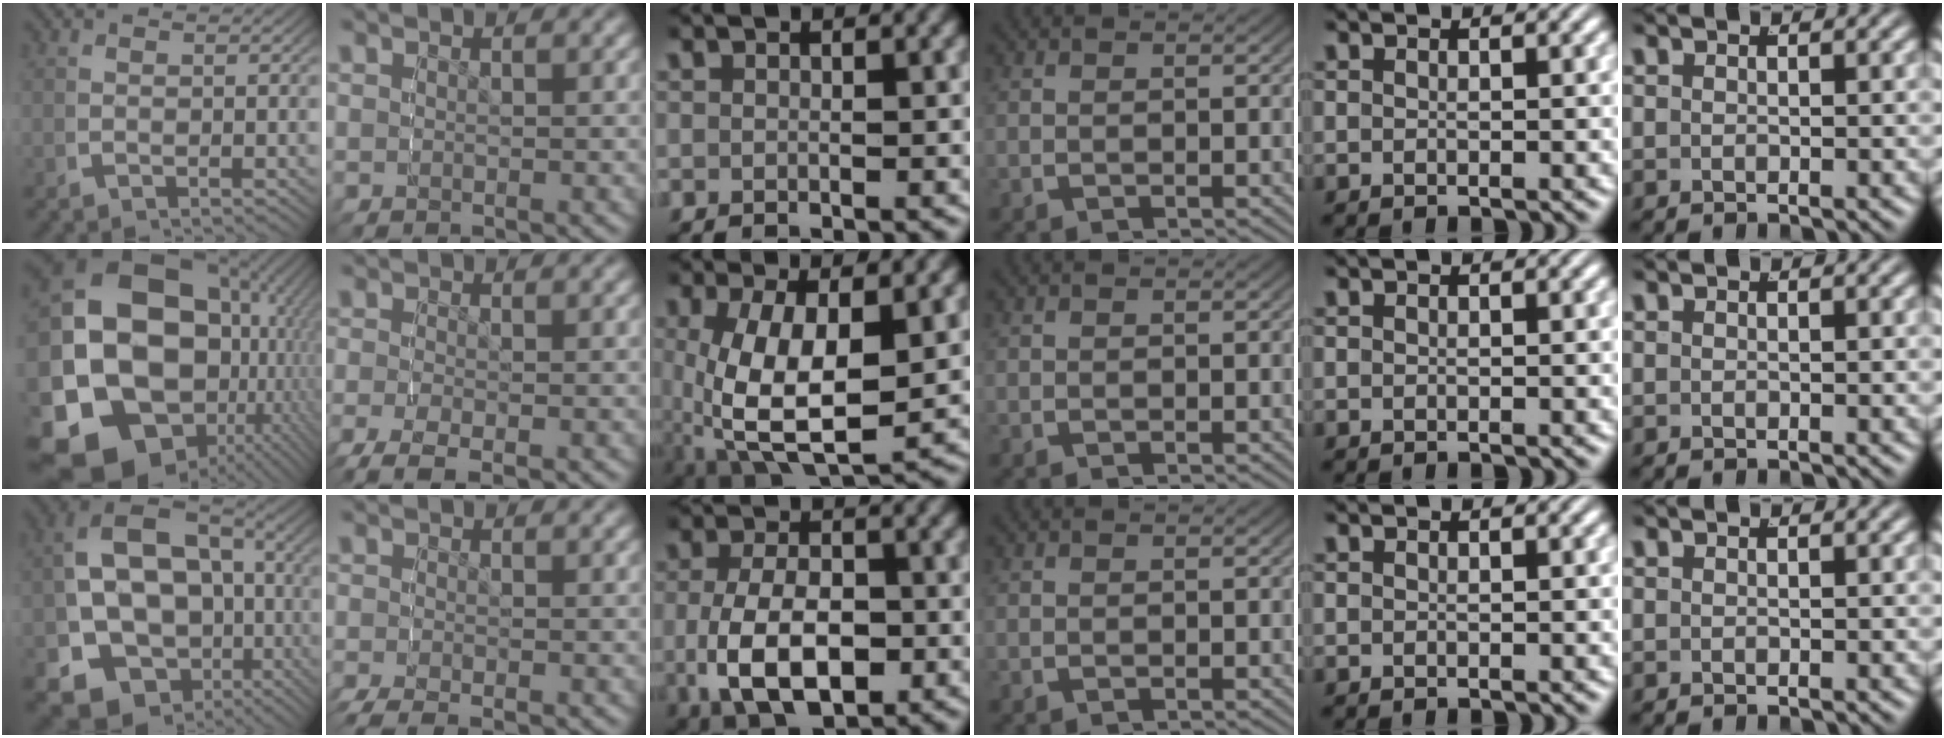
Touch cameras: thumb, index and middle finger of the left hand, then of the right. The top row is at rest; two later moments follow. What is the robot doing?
{"motion": "grasp_and_lifting", "object": "cloth"}